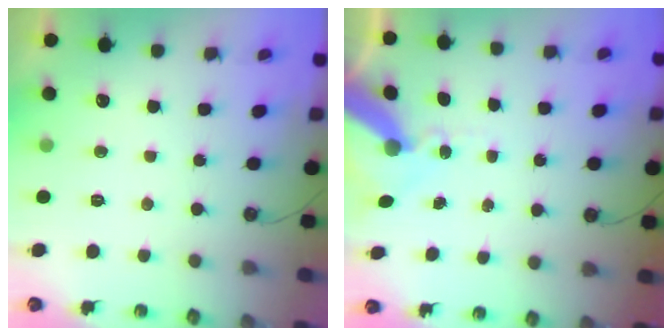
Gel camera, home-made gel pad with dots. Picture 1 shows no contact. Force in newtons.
{"total": 11.2, "press": 11.1, "slide": 1.4}